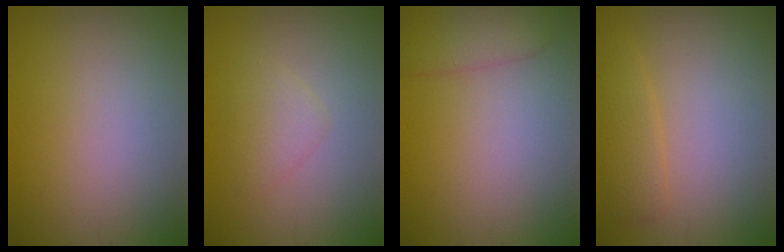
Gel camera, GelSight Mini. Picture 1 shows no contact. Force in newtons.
{"total": 1.9, "press": 1.8, "slide": 0.1}
{"total": 2.9, "press": 2.9, "slide": 0.3}
{"total": 1.9, "press": 1.9, "slide": 0.2}